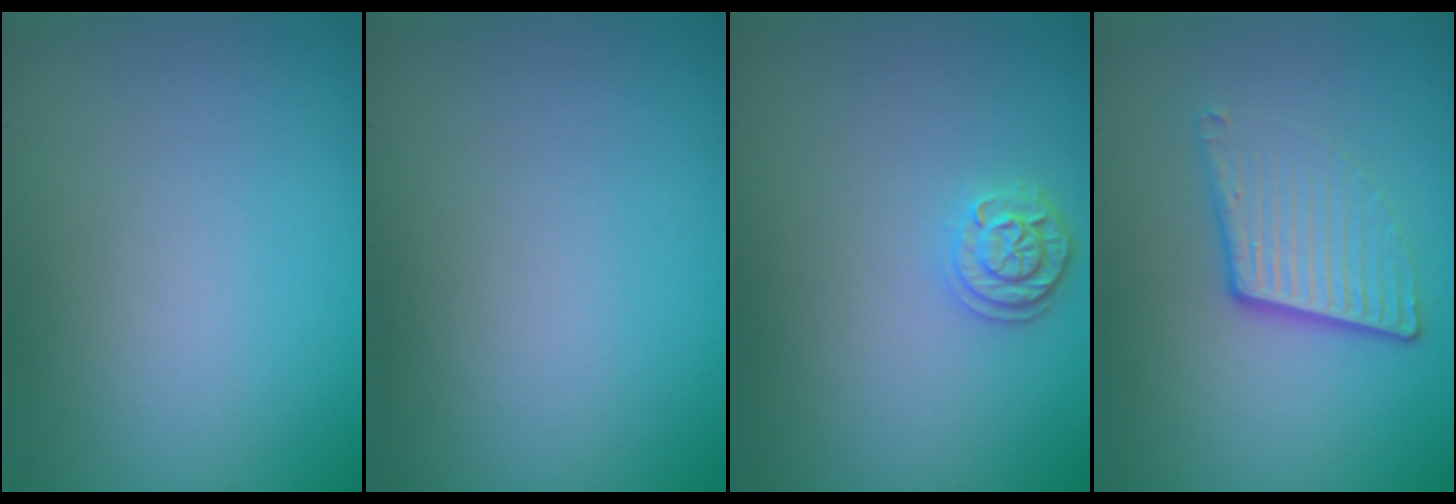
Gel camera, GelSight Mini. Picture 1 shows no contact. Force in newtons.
{"total": 0.0}
{"total": 2.0, "press": 1.9, "slide": 0.5}
{"total": 4.0, "press": 2.8, "slide": 2.9}